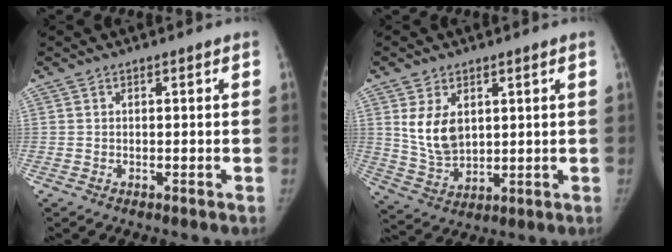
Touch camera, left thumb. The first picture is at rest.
{"total": 8.4, "force": [2.5, 5.5, 5.8], "torque": [-0.088, -0.017, 0.066]}